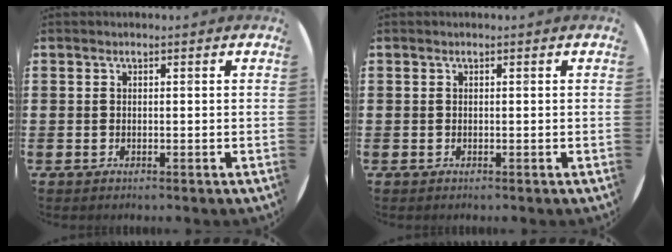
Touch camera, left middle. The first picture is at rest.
{"total": 0.0}